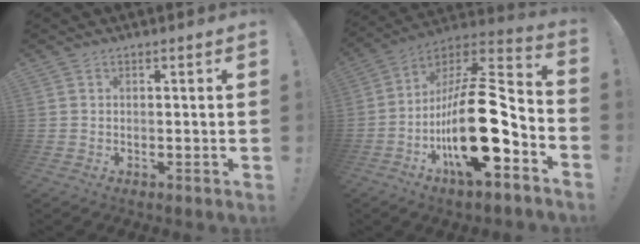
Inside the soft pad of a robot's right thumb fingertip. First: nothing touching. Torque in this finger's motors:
{"motor_torque": [2.92, 2.09, 1.62, -1.15, 0.32]}